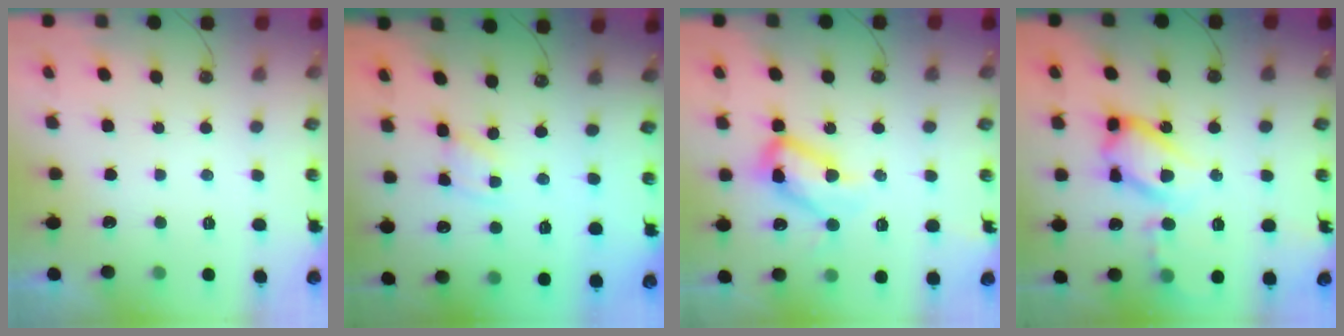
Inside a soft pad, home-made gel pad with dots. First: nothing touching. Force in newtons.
{"total": 1.3, "press": 1.3, "slide": 0.0}
{"total": 15.3, "press": 15.2, "slide": 1.3}
{"total": 16.0, "press": 15.9, "slide": 1.6}